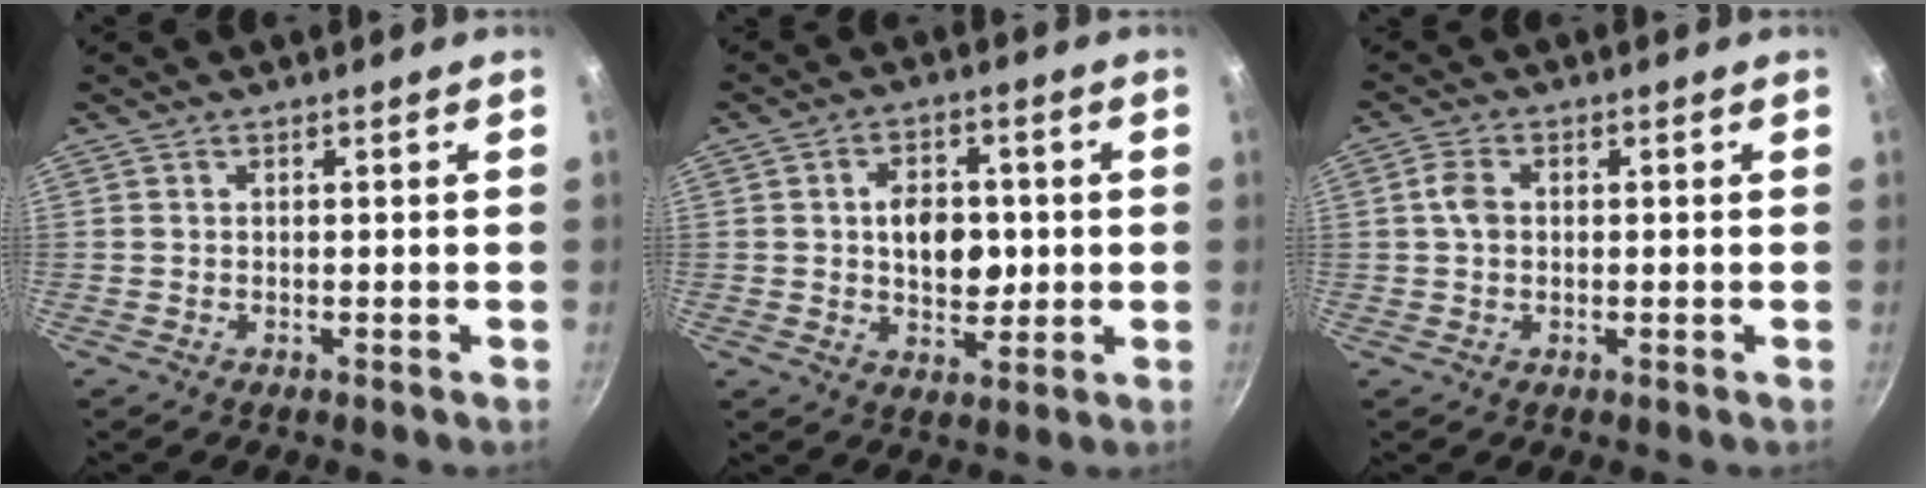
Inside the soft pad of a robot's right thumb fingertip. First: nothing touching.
{"total": 8.9, "force": [0.3, 6.1, 6.5], "torque": [-0.071, 0.001, 0.004]}
{"total": 3.6, "force": [0.3, 2.6, 2.5], "torque": [-0.045, 0.006, 0.001]}